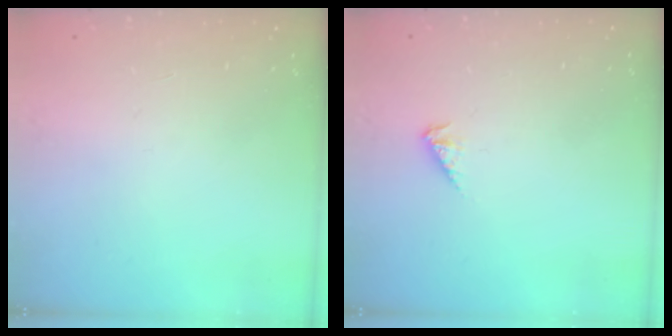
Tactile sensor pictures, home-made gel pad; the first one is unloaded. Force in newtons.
{"total": 3.0, "press": 2.9, "slide": 0.6}